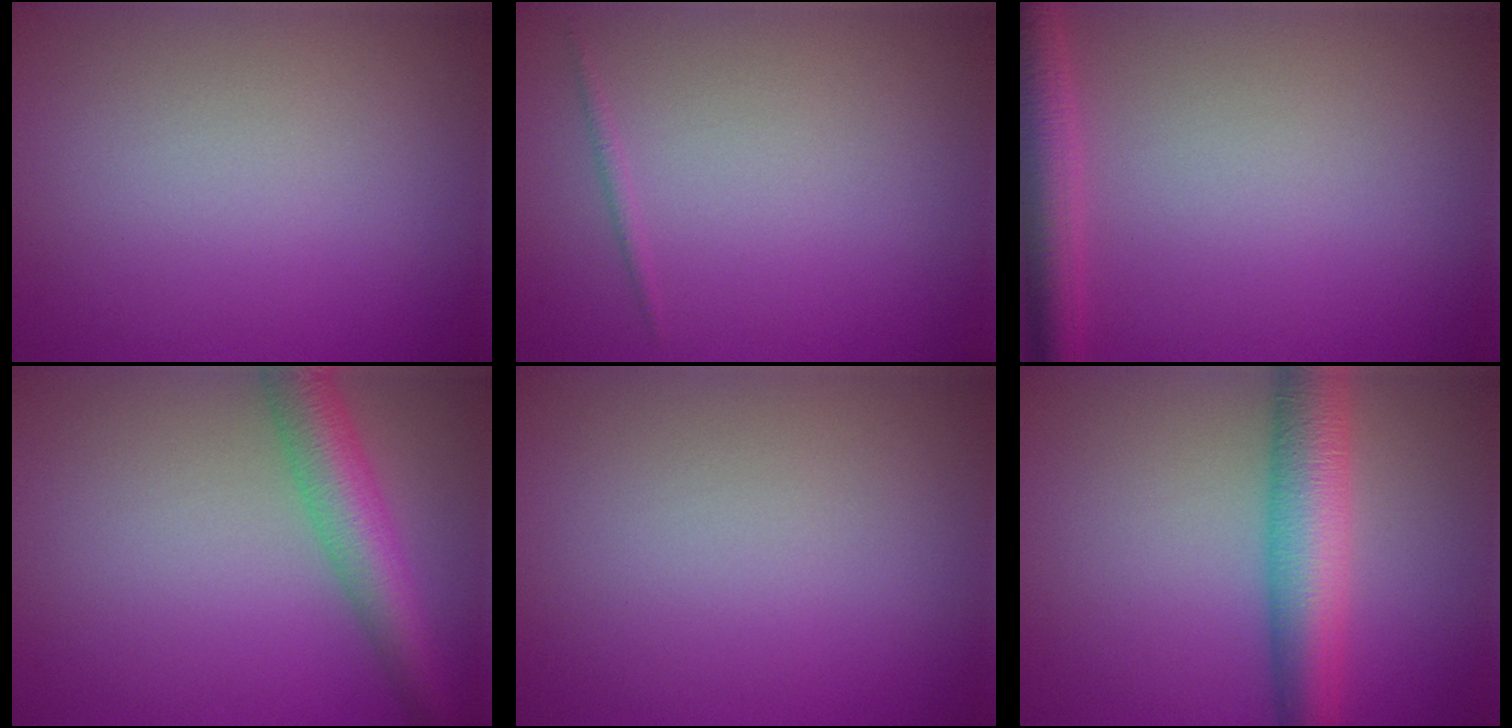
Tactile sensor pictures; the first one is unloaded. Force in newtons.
{"total": 0.6, "press": 0.6, "slide": 0.1}
{"total": 3.4, "press": 3.4, "slide": 0.2}
{"total": 5.3, "press": 5.3, "slide": 0.2}
{"total": 0.0}
{"total": 6.6, "press": 6.6, "slide": 0.1}